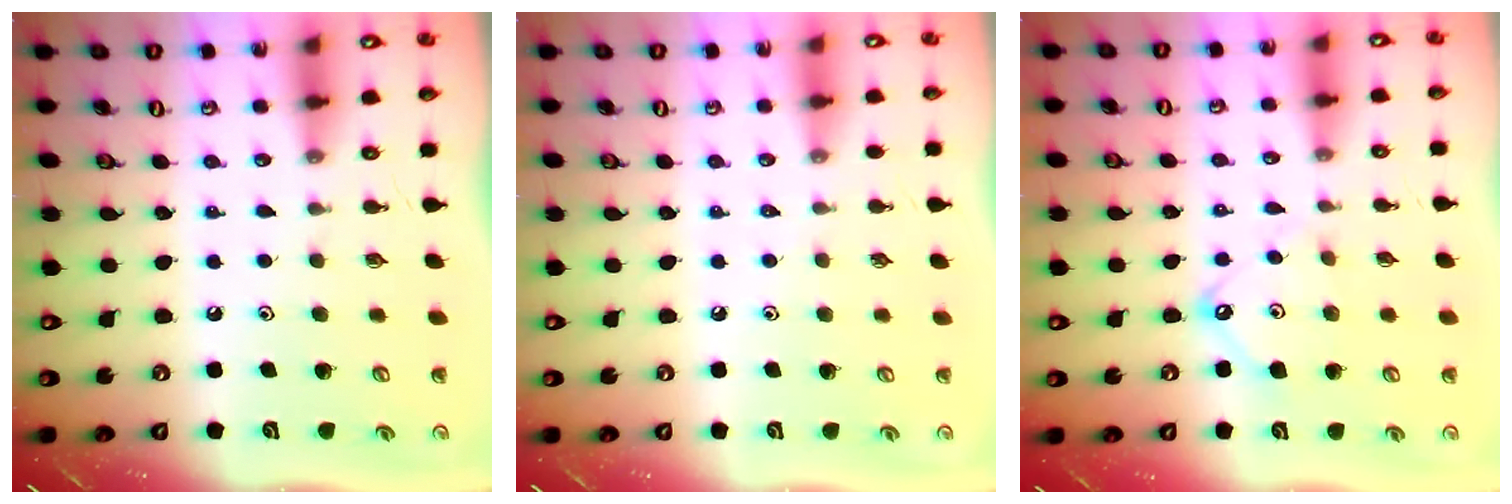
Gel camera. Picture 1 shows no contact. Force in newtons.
{"total": 1.9, "press": 1.9, "slide": 0.3}
{"total": 9.6, "press": 9.5, "slide": 1.0}